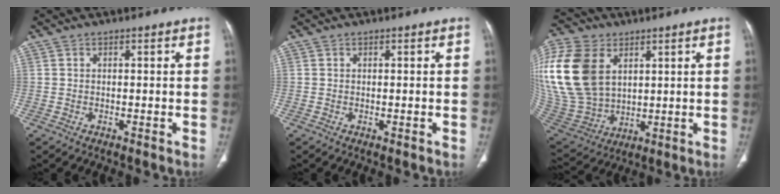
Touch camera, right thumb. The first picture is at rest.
{"total": 0.0}
{"total": 24.9, "force": [7.2, 17.3, 16.4], "torque": [-0.383, -0.006, 0.152]}